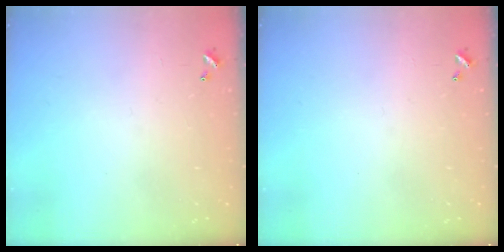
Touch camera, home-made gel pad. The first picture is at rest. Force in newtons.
{"total": 0.0}